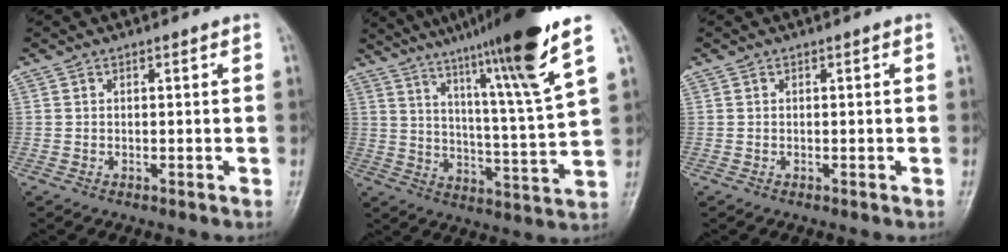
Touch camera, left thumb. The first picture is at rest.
{"total": 19.8, "force": [13.2, 0.0, 14.8], "torque": [-0.218, -0.059, 0.199]}
{"total": 0.0}